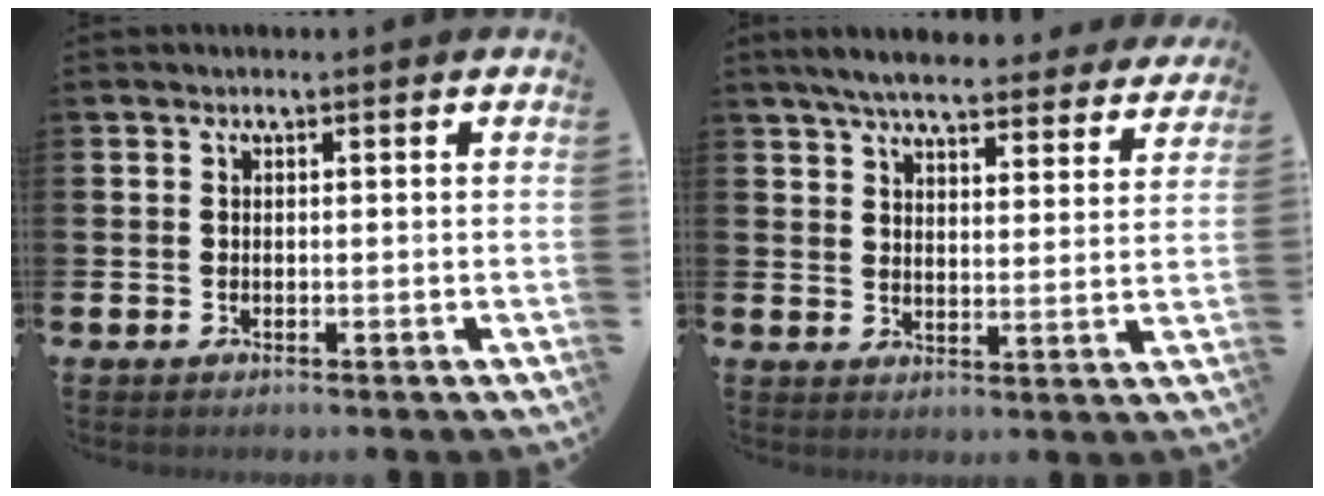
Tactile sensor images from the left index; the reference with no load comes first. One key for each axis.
{"total": 6.5, "fx": 6.1, "fy": 1.0, "fz": 2.0, "tx": -0.050, "ty": -0.035, "tz": 0.106}